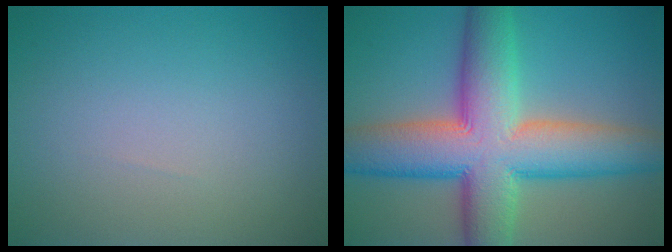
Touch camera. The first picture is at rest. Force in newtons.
{"total": 12.8, "press": 12.8, "slide": 0.5}